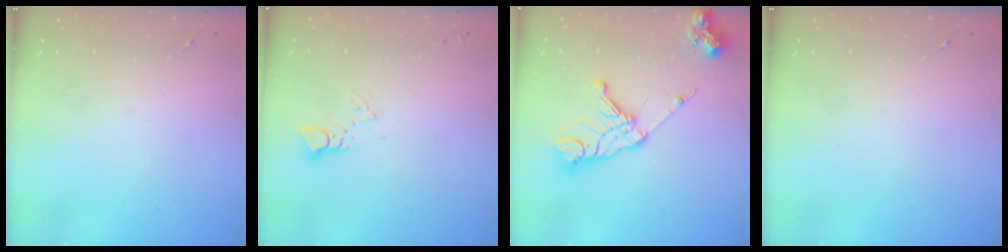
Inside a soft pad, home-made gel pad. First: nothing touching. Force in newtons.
{"total": 2.9, "press": 2.9, "slide": 0.2}
{"total": 18.6, "press": 18.5, "slide": 2.1}
{"total": 0.0}